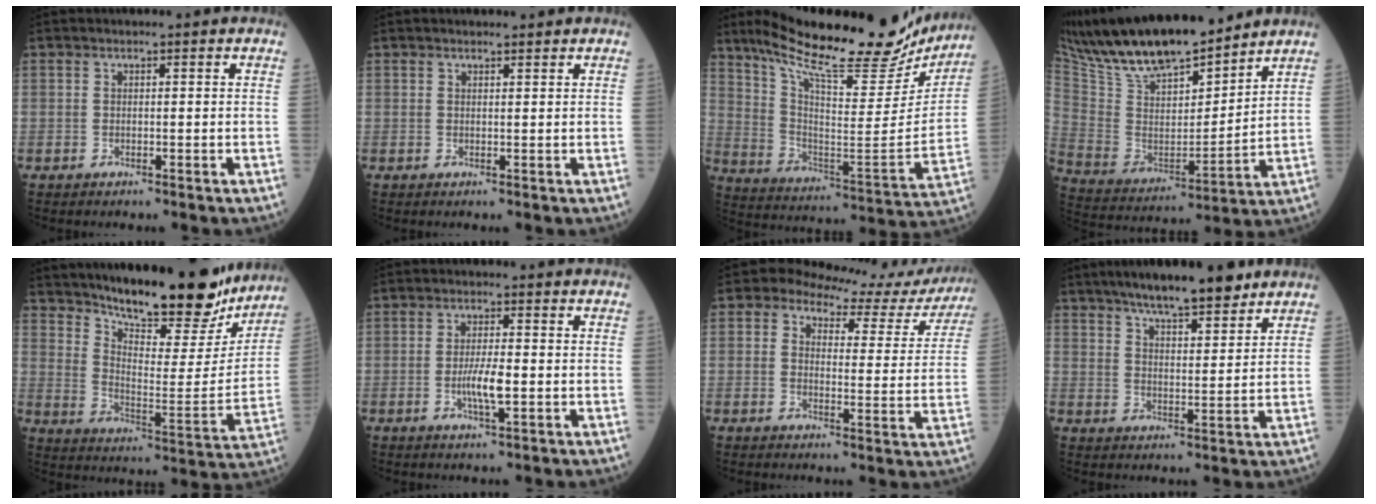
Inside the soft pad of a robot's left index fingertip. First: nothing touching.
{"total": 1.3, "force": [1.3, 0.3, 0.2], "torque": [-0.003, 0.006, 0.018]}
{"total": 26.5, "force": [22.3, 5.7, 13.2], "torque": [-0.221, -0.035, 0.320]}
{"total": 19.6, "force": [16.6, 4.4, 9.3], "torque": [-0.174, 0.001, 0.307]}
{"total": 21.8, "force": [18.8, 4.7, 9.9], "torque": [-0.151, -0.036, 0.265]}
{"total": 4.4, "force": [-1.4, 0.7, 4.1], "torque": [-0.083, -0.009, -0.027]}
{"total": 12.1, "force": [11.2, 3.9, 2.4], "torque": [-0.017, -0.021, 0.108]}
{"total": 11.8, "force": [9.3, 2.1, 6.9], "torque": [-0.105, 0.012, 0.146]}